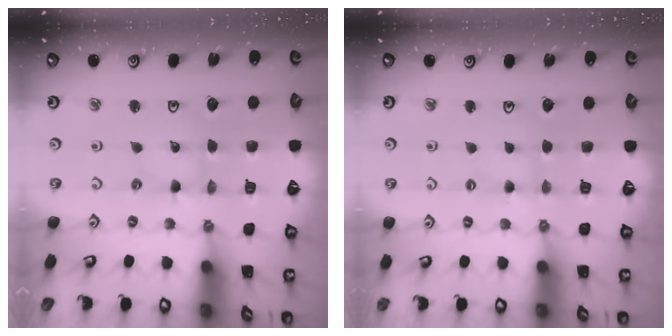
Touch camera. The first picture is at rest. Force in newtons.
{"total": 1.8, "press": 1.8, "slide": 0.4}